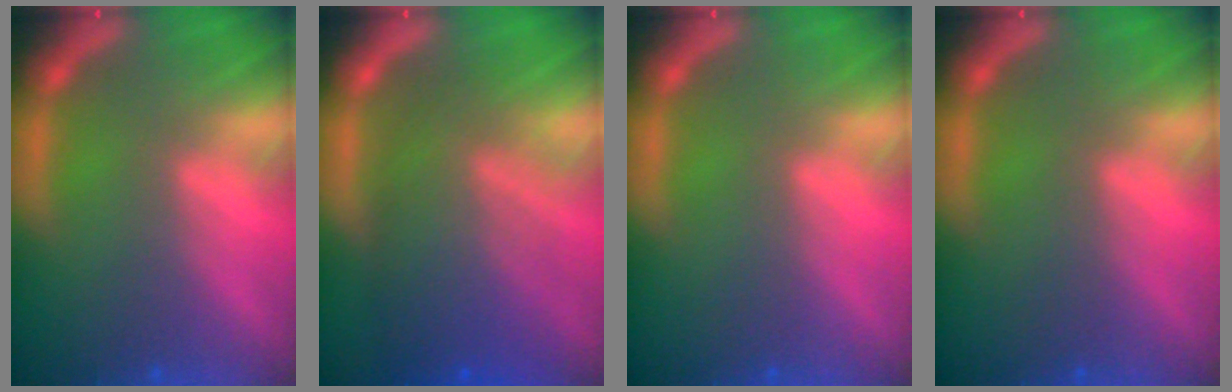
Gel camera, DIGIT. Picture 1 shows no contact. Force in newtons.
{"total": 8.5}
{"total": 0.0}
{"total": 0.0}